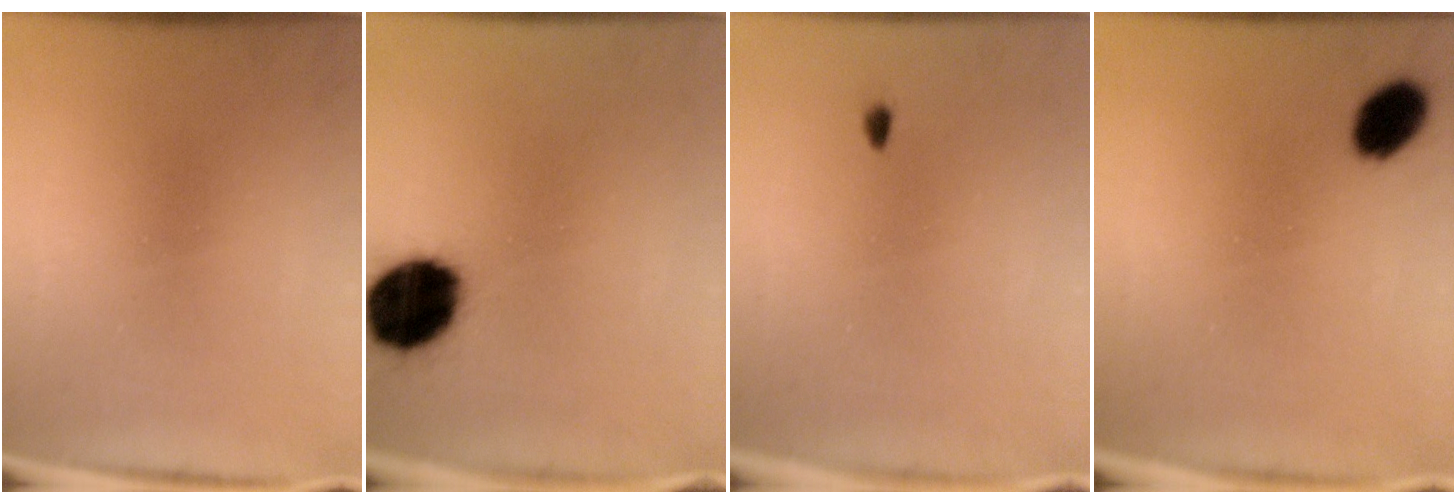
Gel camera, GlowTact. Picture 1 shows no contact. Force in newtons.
{"total": 17.1}
{"total": 0.6}
{"total": 6.4}